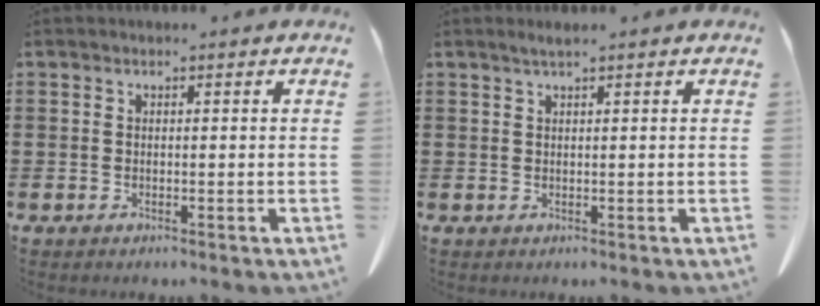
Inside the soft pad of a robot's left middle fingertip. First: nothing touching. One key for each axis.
{"total": 1.1, "fx": 0.8, "fy": -0.1, "fz": 0.8, "tx": -0.015, "ty": -0.002, "tz": 0.015}